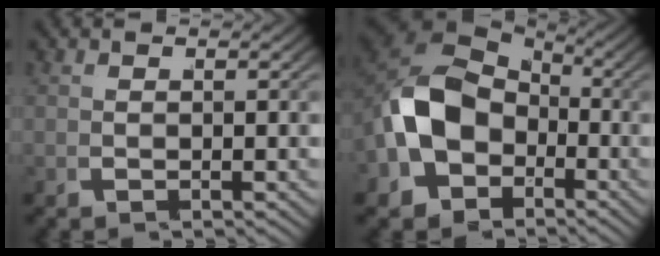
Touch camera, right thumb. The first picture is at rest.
{"total": 10.3, "force": [-1.5, 7.8, 6.6], "torque": [-0.156, -0.031, -0.013]}